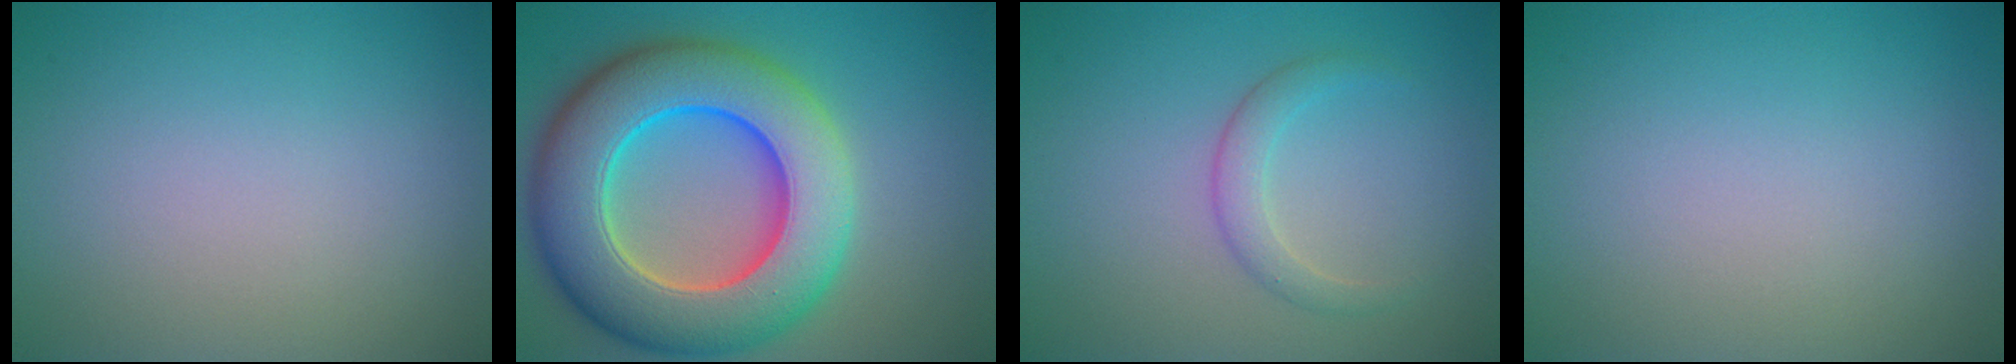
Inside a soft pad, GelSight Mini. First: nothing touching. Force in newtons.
{"total": 13.2, "press": 13.0, "slide": 2.1}
{"total": 1.9, "press": 1.9, "slide": 0.1}
{"total": 0.0}